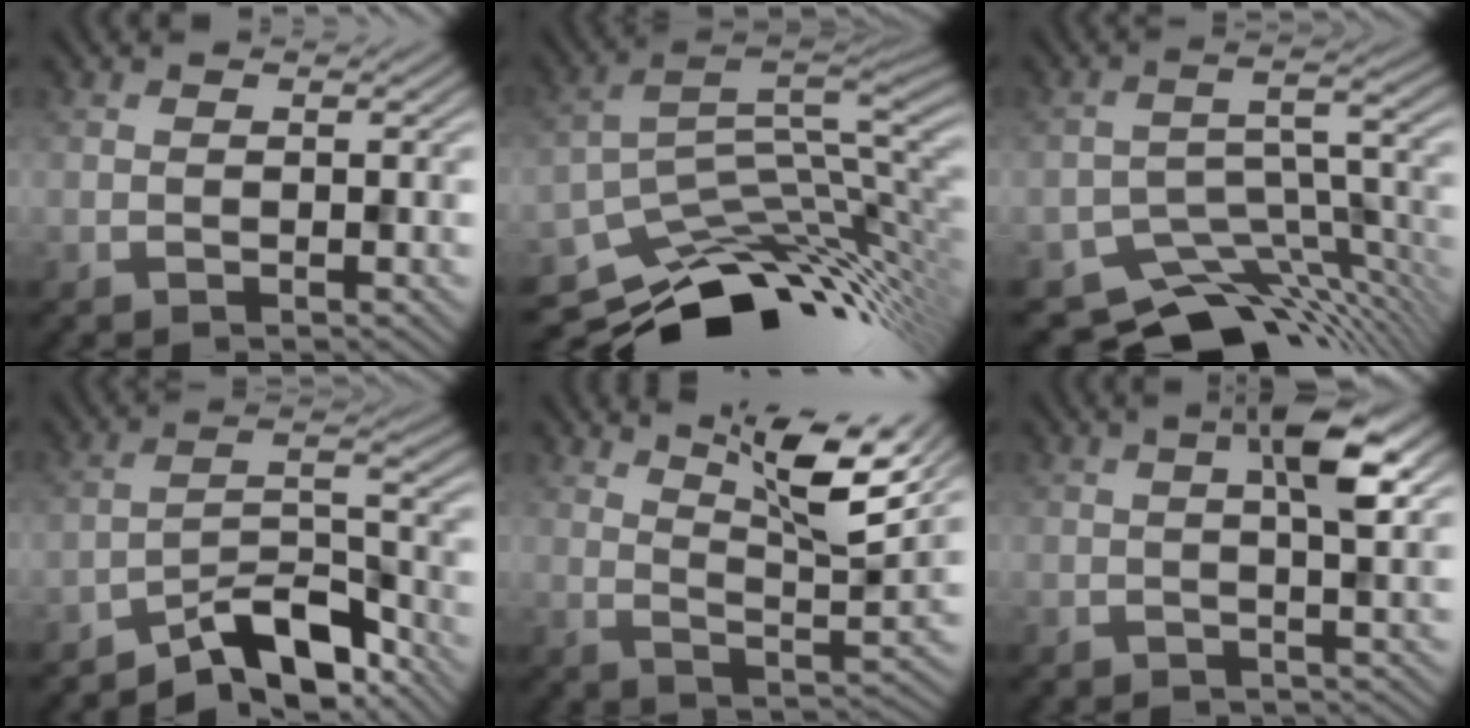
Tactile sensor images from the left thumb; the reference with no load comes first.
{"total": 12.4, "force": [-5.9, 5.9, 9.2], "torque": [-0.162, -0.026, -0.096]}
{"total": 10.7, "force": [-8.6, 3.7, 5.1], "torque": [-0.083, -0.020, -0.131]}
{"total": 9.6, "force": [-7.4, 2.8, 5.5], "torque": [-0.078, 0.012, -0.145]}
{"total": 10.4, "force": [6.7, 2.3, 7.7], "torque": [-0.129, -0.008, 0.112]}
{"total": 4.7, "force": [1.2, 0.9, 4.5], "torque": [-0.070, 0.012, 0.014]}